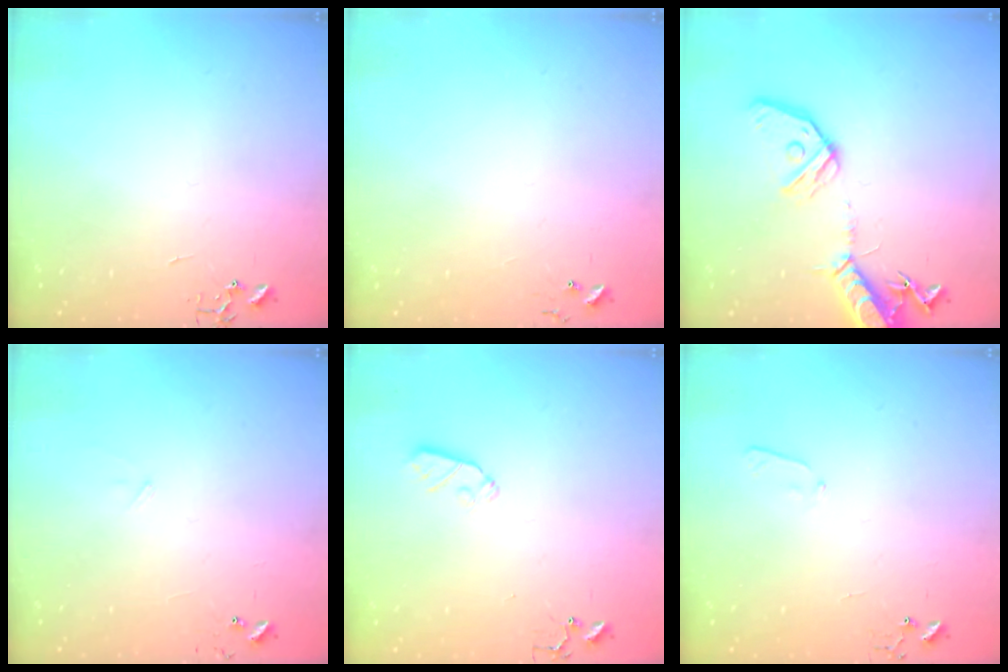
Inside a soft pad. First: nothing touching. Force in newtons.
{"total": 4.7, "press": 4.7, "slide": 0.4}
{"total": 16.6, "press": 16.2, "slide": 3.2}
{"total": 5.8, "press": 5.8, "slide": 0.5}
{"total": 5.4, "press": 5.4, "slide": 0.4}
{"total": 3.9, "press": 3.9, "slide": 0.6}